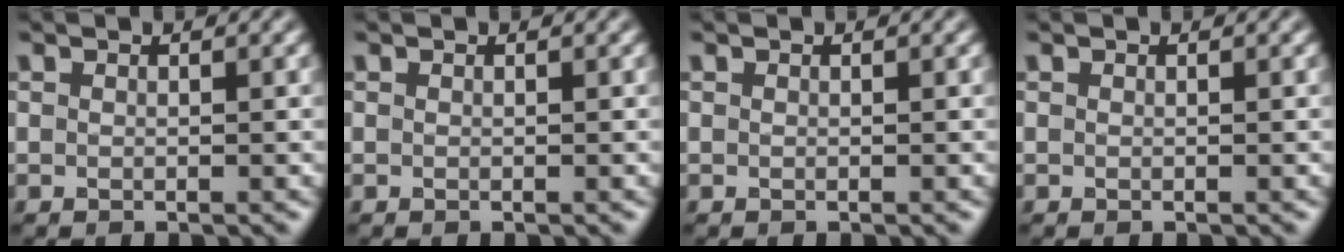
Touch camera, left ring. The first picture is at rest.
{"total": 0.0}
{"total": 0.0}
{"total": 0.0}